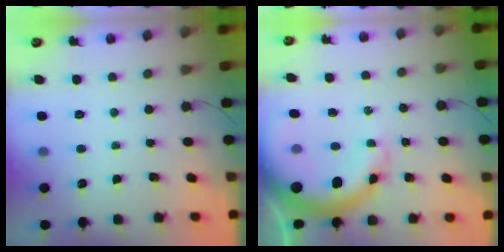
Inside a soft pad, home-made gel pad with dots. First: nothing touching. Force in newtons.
{"total": 10.9, "press": 10.7, "slide": 2.2}